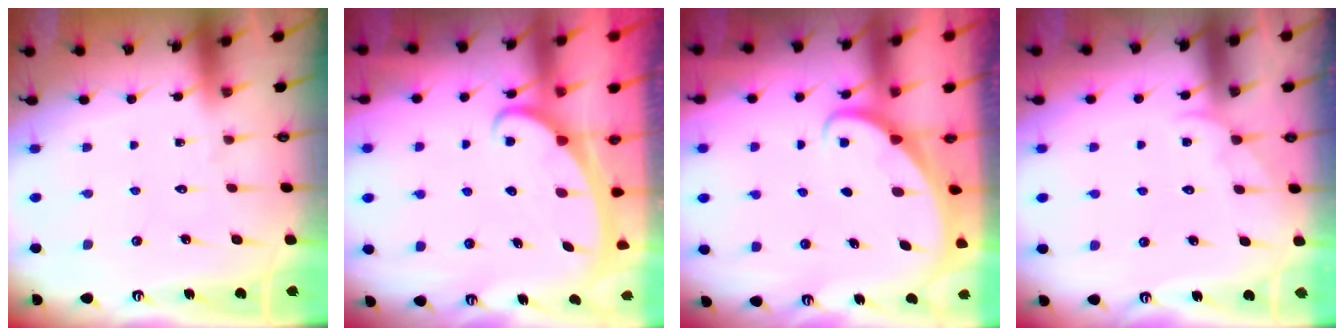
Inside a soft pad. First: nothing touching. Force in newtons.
{"total": 2.3, "press": 2.3, "slide": 0.4}
{"total": 1.7, "press": 1.6, "slide": 0.1}
{"total": 3.0, "press": 3.0, "slide": 0.3}